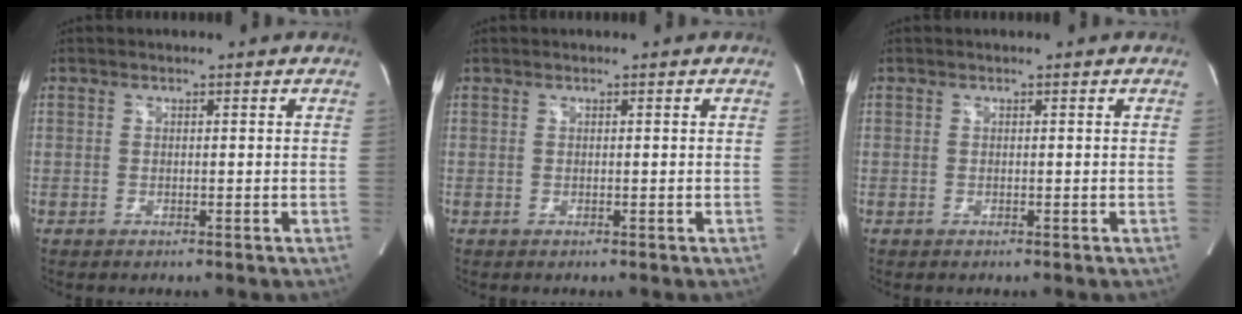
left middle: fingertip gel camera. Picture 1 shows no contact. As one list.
[{"total": 0.0}, {"total": 0.0}]